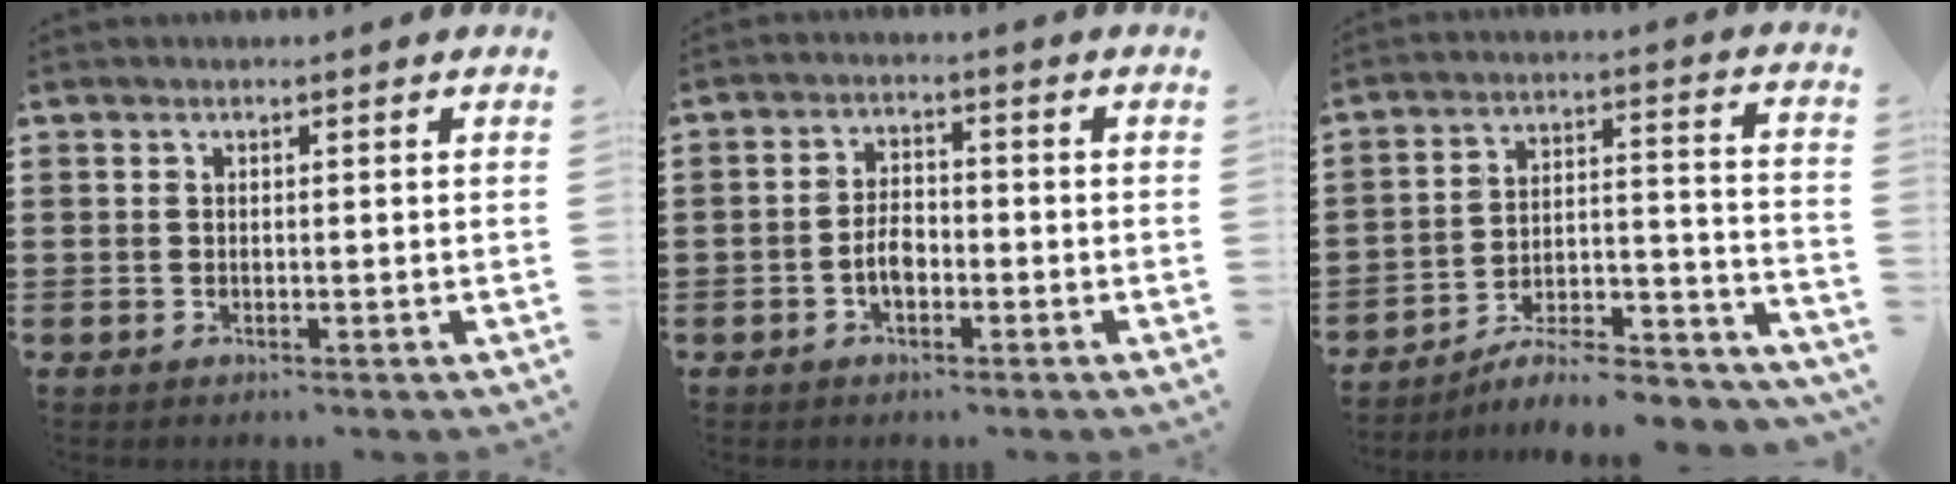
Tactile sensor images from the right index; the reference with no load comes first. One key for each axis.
{"total": 3.5, "fx": -1.2, "fy": 1.9, "fz": 2.7, "tx": -0.059, "ty": -0.001, "tz": -0.023}
{"total": 7.4, "fx": -6.5, "fy": 1.6, "fz": 3.2, "tx": -0.041, "ty": 0.010, "tz": -0.123}